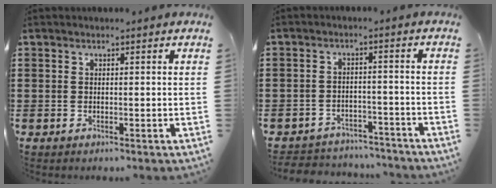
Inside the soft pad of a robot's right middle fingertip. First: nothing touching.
{"total": 3.7, "force": [-3.6, 0.7, -0.2], "torque": [-0.004, 0.003, -0.079]}